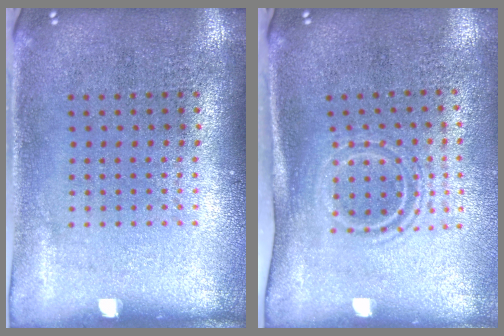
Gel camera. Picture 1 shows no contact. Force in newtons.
{"total": 1.7, "press": 1.1, "slide": 1.2}